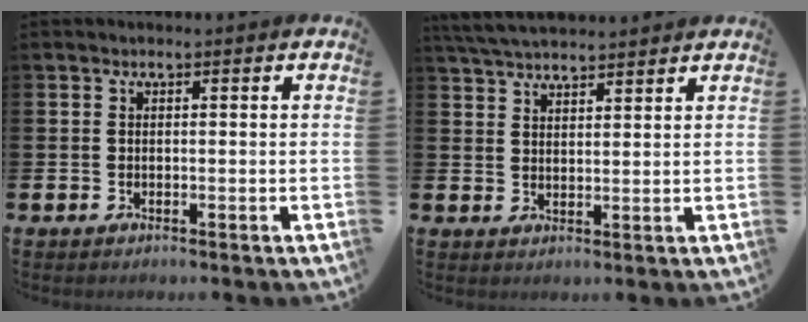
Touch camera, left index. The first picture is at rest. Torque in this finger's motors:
{"motor_torque": [0.17, -1.46, 0.89, 0.21]}